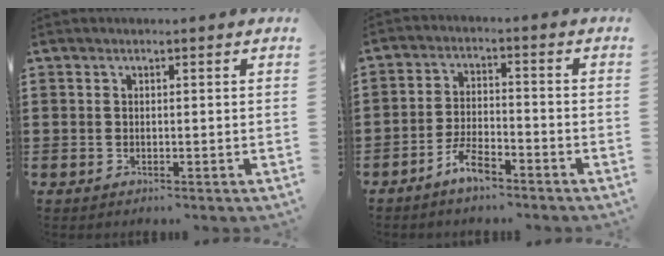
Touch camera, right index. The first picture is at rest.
{"total": 4.9, "force": [-3.8, 1.5, 2.8], "torque": [-0.068, 0.005, -0.076]}